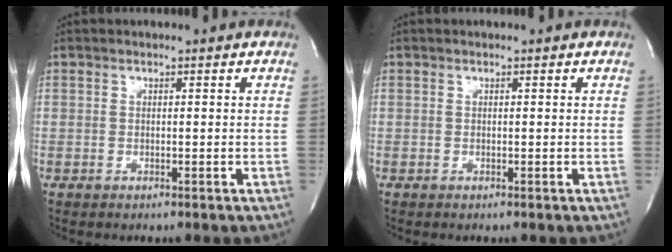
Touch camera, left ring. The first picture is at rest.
{"total": 0.0}